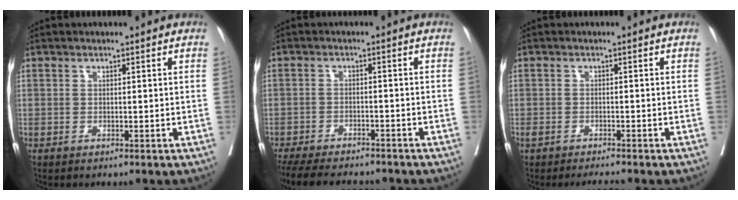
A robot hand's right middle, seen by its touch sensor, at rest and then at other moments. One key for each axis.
{"total": 14.0, "fx": -12.1, "fy": 3.9, "fz": 5.9, "tx": -0.132, "ty": -0.018, "tz": -0.168}
{"total": 2.2, "fx": -2.0, "fy": 0.4, "fz": 0.9, "tx": -0.018, "ty": -0.001, "tz": -0.031}